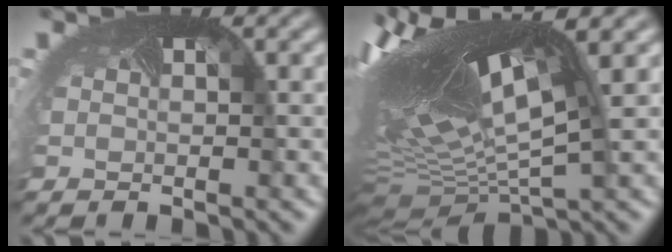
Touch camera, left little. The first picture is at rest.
{"total": 15.1, "force": [1.7, 5.7, 13.9], "torque": [-0.250, 0.007, 0.058]}